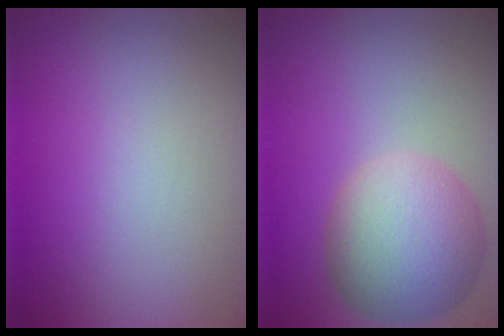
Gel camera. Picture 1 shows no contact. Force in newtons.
{"total": 7.7, "press": 7.7, "slide": 0.4}